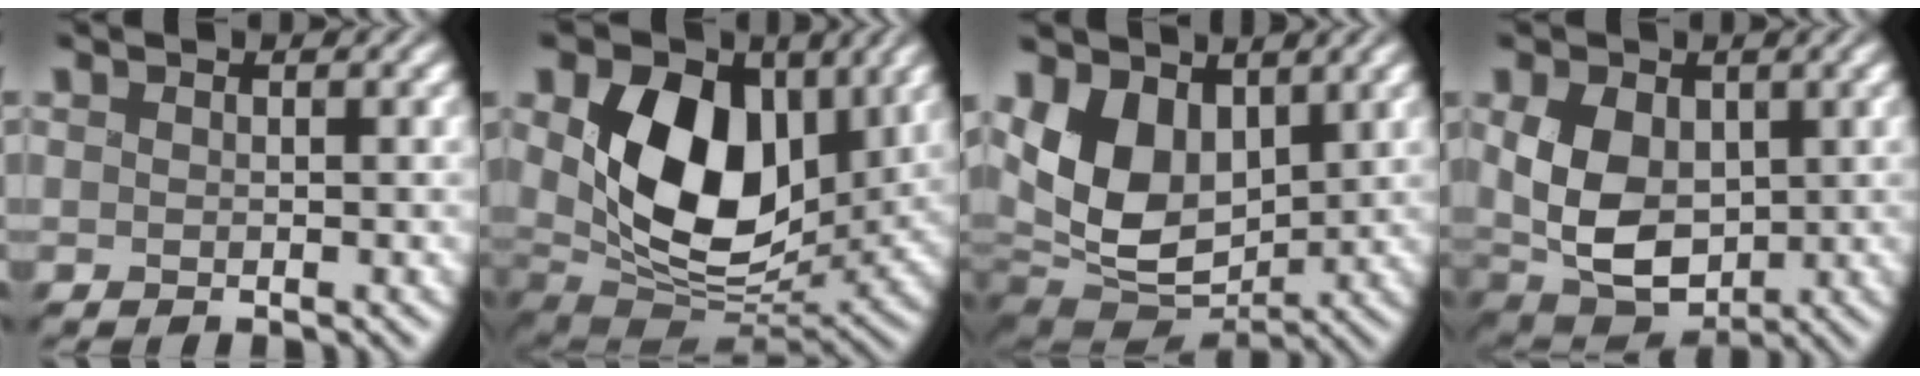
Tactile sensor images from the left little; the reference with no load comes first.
{"total": 13.3, "force": [2.7, 9.0, 9.4], "torque": [-0.153, -0.009, 0.041]}
{"total": 9.1, "force": [1.7, 6.3, 6.4], "torque": [-0.136, -0.010, 0.026]}
{"total": 7.1, "force": [0.4, 4.9, 5.2], "torque": [-0.115, -0.010, 0.004]}